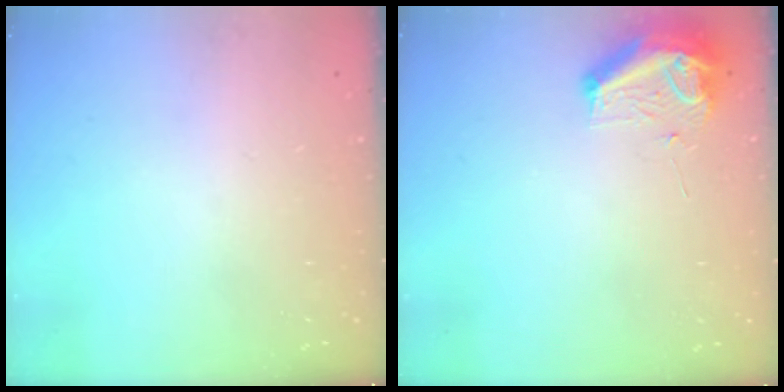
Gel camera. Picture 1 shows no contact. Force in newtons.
{"total": 8.7, "press": 8.6, "slide": 1.0}